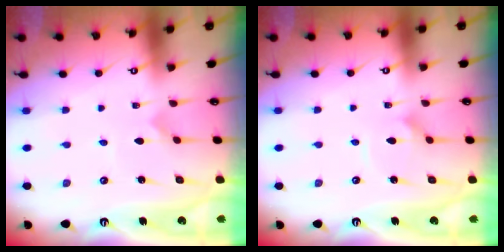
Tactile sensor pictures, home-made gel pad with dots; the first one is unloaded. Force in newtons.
{"total": 3.3, "press": 3.3, "slide": 0.2}